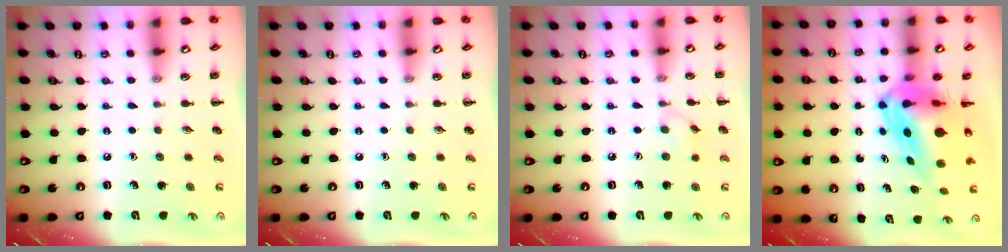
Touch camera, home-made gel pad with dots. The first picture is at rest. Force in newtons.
{"total": 0.0}
{"total": 4.9, "press": 4.5, "slide": 1.8}
{"total": 10.1, "press": 9.6, "slide": 3.2}